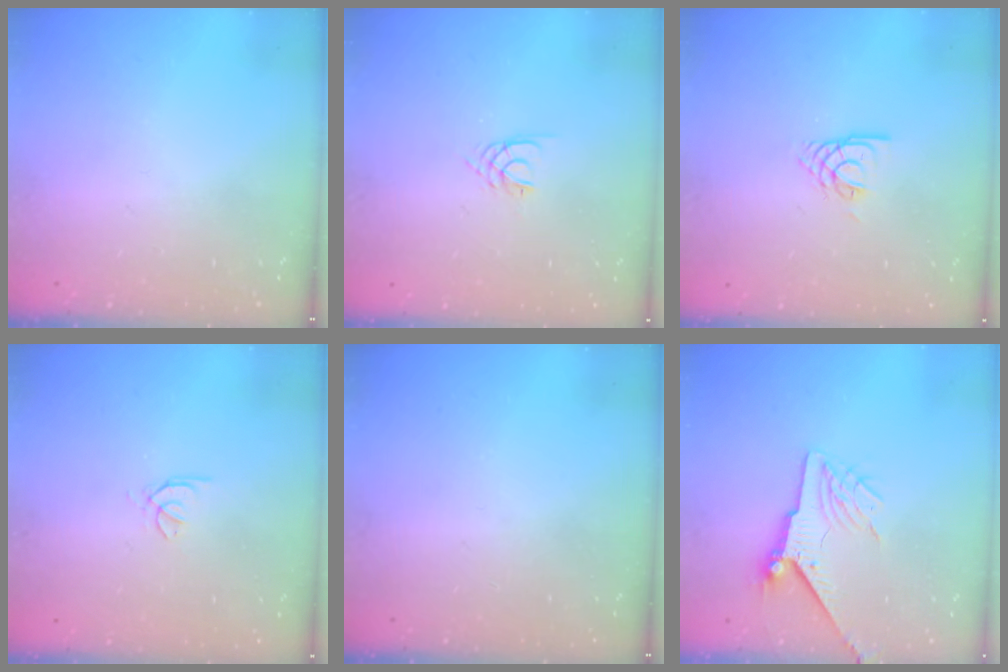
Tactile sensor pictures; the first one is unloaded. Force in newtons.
{"total": 2.4, "press": 2.4, "slide": 0.3}
{"total": 3.7, "press": 3.7, "slide": 0.3}
{"total": 0.5, "press": 0.4, "slide": 0.3}
{"total": 0.0}
{"total": 7.3, "press": 7.2, "slide": 1.1}